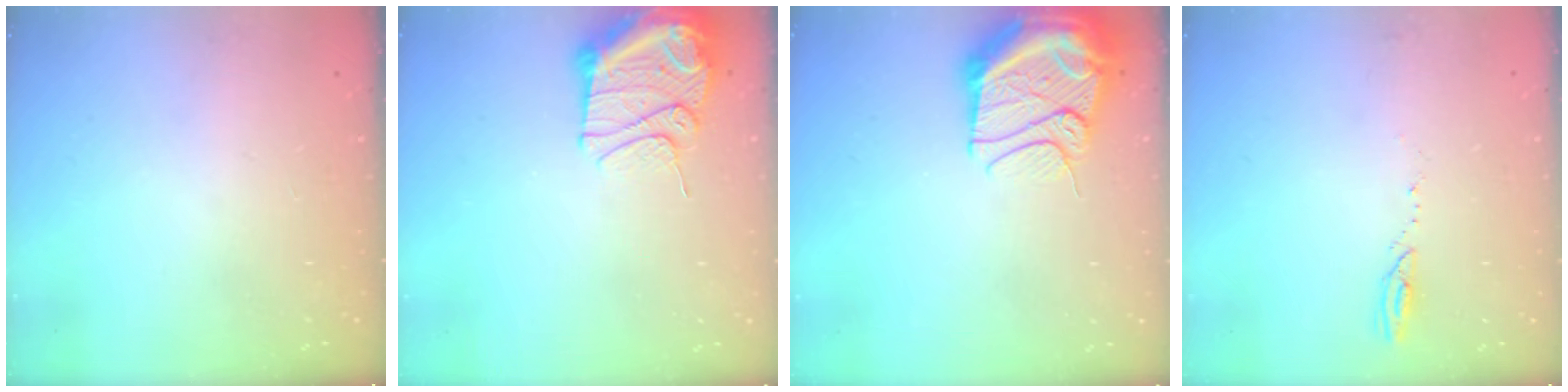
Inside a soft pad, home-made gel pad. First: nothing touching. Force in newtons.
{"total": 13.1, "press": 13.1, "slide": 1.5}
{"total": 17.9, "press": 16.5, "slide": 6.9}
{"total": 2.6, "press": 2.6, "slide": 0.3}